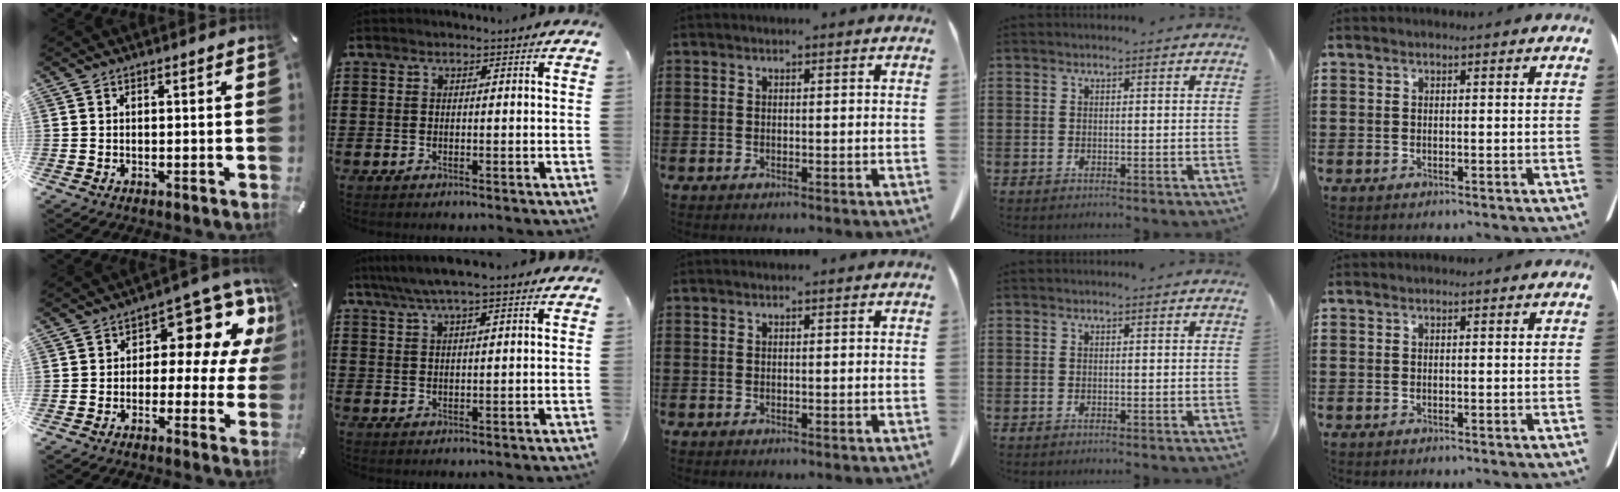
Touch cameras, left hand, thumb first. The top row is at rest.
{"thumb": {"total": 11.1, "force": [4.4, 6.4, 7.8], "torque": [-0.094, -0.040, 0.074]}, "index": {"total": 4.1, "force": [3.1, 0.3, 2.7], "torque": [-0.059, -0.003, 0.054]}}